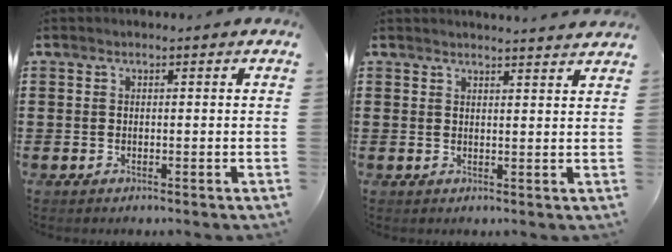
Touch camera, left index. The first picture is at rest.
{"total": 2.2, "force": [2.2, -0.4, 0.3], "torque": [-0.003, -0.009, 0.040]}